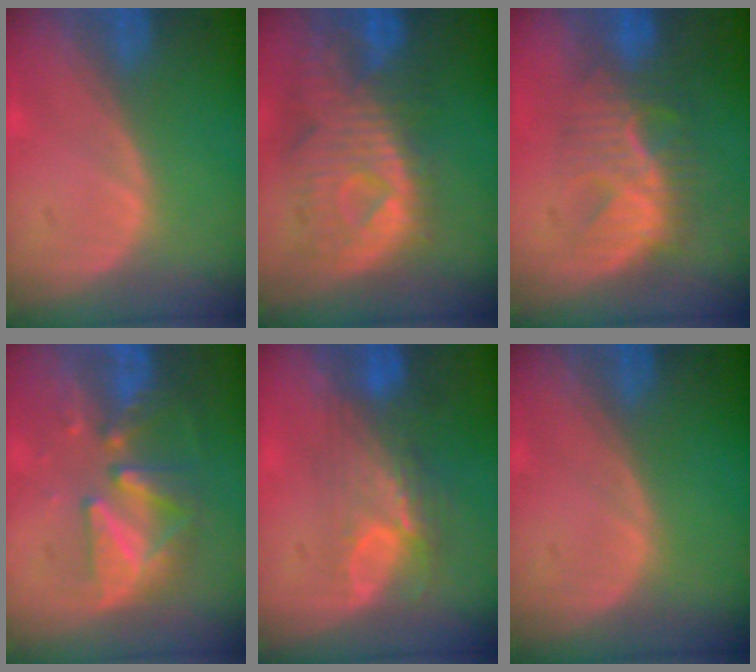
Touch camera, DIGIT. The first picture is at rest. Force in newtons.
{"total": 11.3, "press": 9.7, "slide": 5.7}
{"total": 8.0, "press": 7.9, "slide": 1.1}
{"total": 8.3, "press": 8.1, "slide": 1.9}
{"total": 7.5, "press": 6.5, "slide": 3.7}
{"total": 0.0}